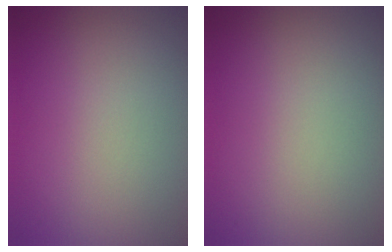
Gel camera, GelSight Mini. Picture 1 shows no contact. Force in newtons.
{"total": 0.0}